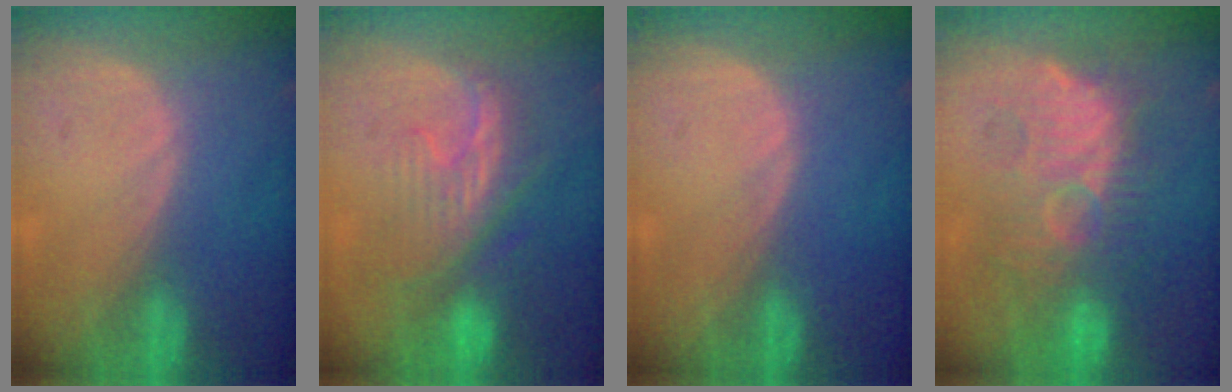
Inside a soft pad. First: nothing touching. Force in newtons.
{"total": 8.9, "press": 8.4, "slide": 2.8}
{"total": 0.0}
{"total": 10.3, "press": 10.3, "slide": 0.6}